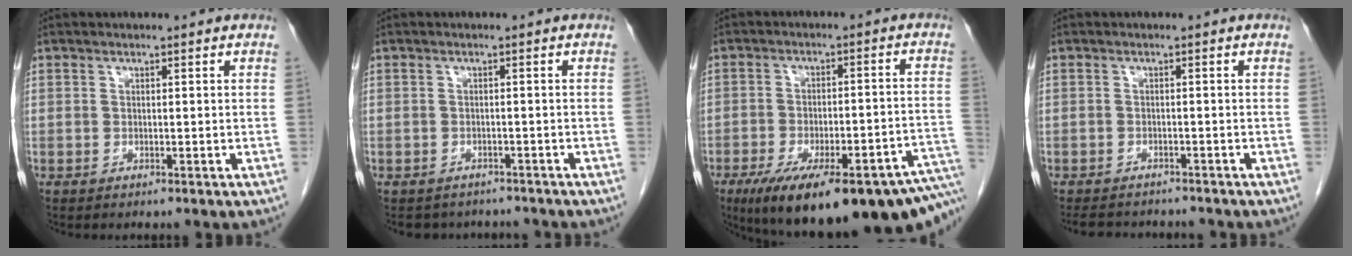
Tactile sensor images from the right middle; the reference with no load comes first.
{"total": 5.4, "force": [-4.8, 2.5, 0.3], "torque": [-0.002, 0.005, -0.055]}
{"total": 25.1, "force": [-17.0, 4.6, 17.8], "torque": [-0.192, -0.004, -0.231]}
{"total": 7.7, "force": [-7.0, 2.3, 2.1], "torque": [-0.035, -0.003, -0.092]}